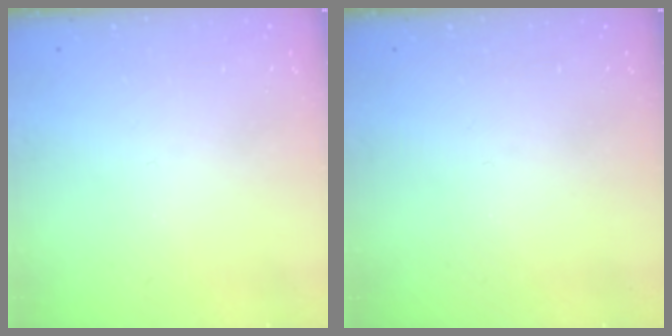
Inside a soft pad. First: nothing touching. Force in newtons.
{"total": 0.0}